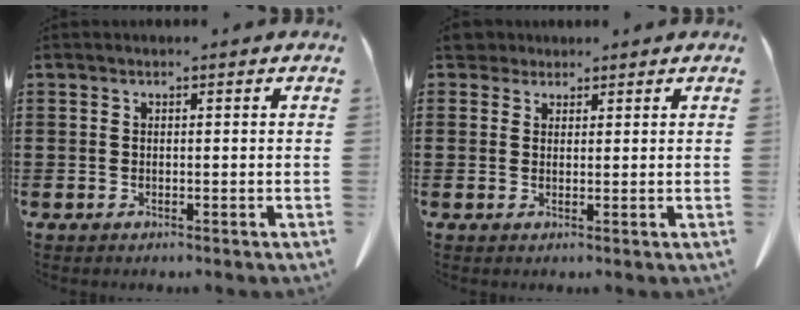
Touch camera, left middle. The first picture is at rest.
{"total": 2.8, "force": [2.3, 1.4, 0.7], "torque": [-0.023, 0.006, 0.045]}